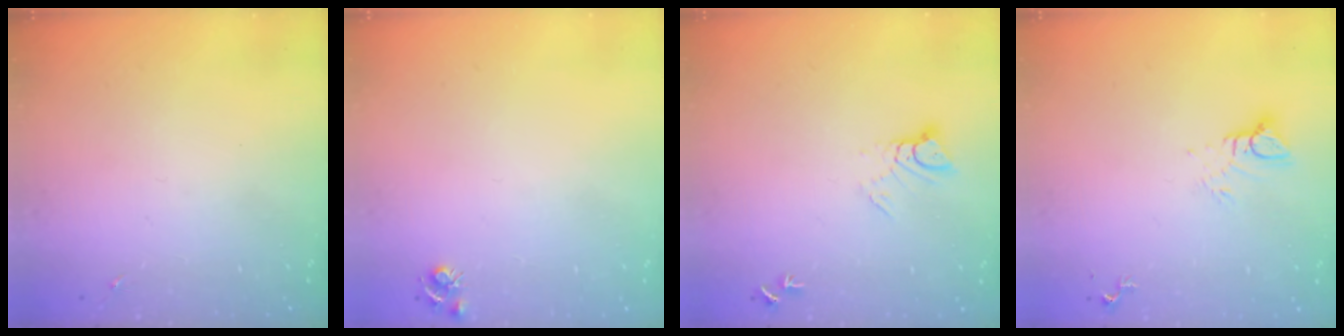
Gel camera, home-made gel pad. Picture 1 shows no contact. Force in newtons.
{"total": 4.8, "press": 4.7, "slide": 0.7}
{"total": 4.3, "press": 4.3, "slide": 0.2}
{"total": 5.6, "press": 5.6, "slide": 0.0}